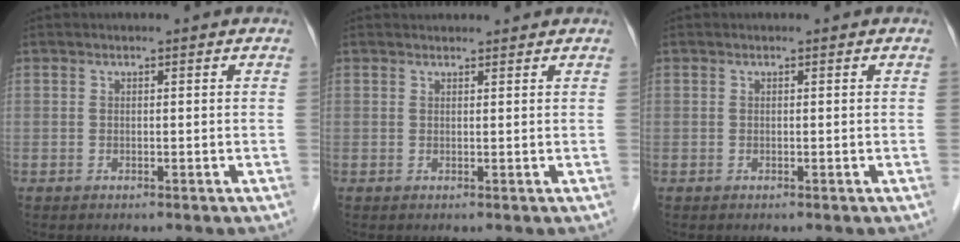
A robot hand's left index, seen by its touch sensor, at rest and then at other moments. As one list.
[{"total": 2.8, "force": [2.8, 0.4, 0.4], "torque": [-0.009, 0.021, 0.036]}, {"total": 0.0}]